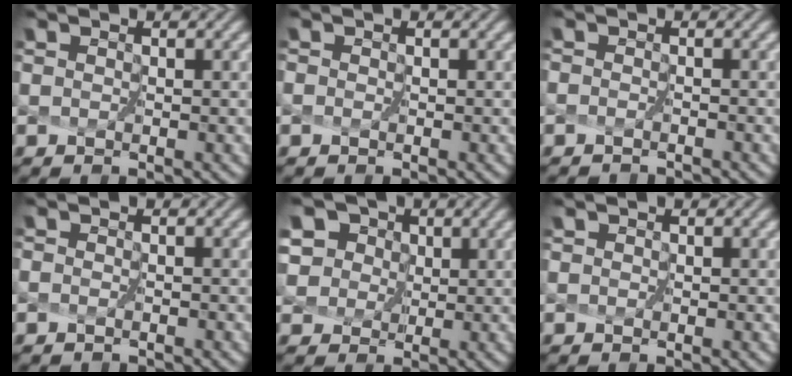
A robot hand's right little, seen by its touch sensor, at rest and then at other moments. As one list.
[{"total": 0.0}, {"total": 1.4, "force": [-1.3, -0.4, -0.5], "torque": [0.006, -0.004, -0.020]}, {"total": 0.9, "force": [-0.9, 0.0, -0.2], "torque": [0.000, -0.001, -0.011]}, {"total": 7.6, "force": [4.6, 5.1, 3.3], "torque": [-0.068, 0.025, 0.061]}, {"total": 0.0}]